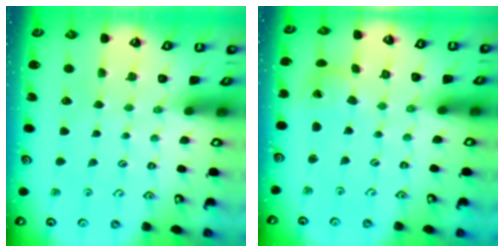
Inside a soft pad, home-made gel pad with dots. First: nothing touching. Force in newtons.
{"total": 1.7, "press": 1.6, "slide": 0.2}